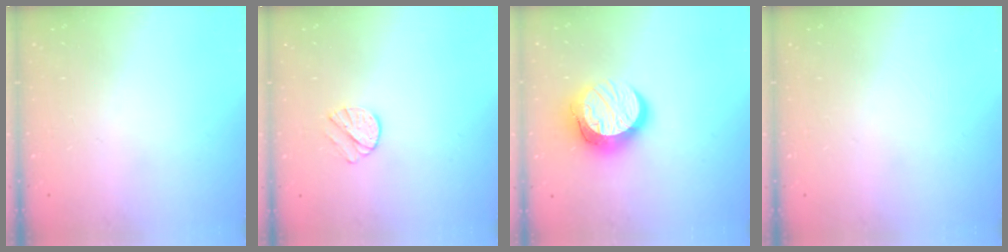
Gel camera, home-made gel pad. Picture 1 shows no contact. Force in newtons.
{"total": 7.3, "press": 7.2, "slide": 0.6}
{"total": 14.1, "press": 14.0, "slide": 1.1}
{"total": 0.0}